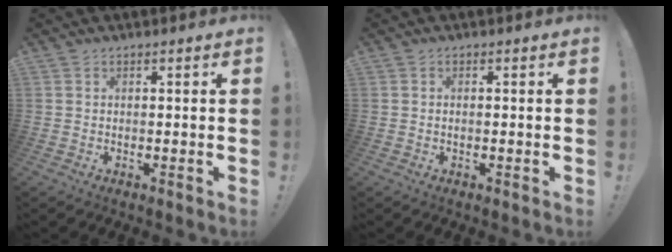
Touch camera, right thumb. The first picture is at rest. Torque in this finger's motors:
{"motor_torque": [-0.30, -0.47, 0.04, -0.01, -0.04]}